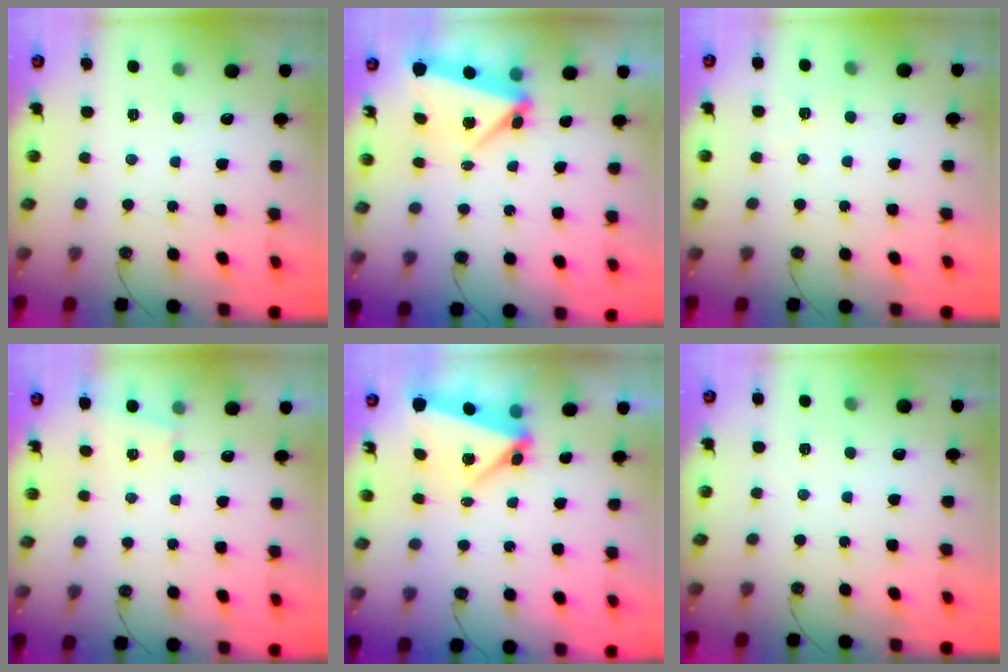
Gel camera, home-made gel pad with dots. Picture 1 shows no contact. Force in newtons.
{"total": 6.1, "press": 6.0, "slide": 0.9}
{"total": 3.9, "press": 3.6, "slide": 1.5}
{"total": 1.1, "press": 1.0, "slide": 0.3}
{"total": 5.8, "press": 5.7, "slide": 1.0}
{"total": 1.5, "press": 1.4, "slide": 0.4}